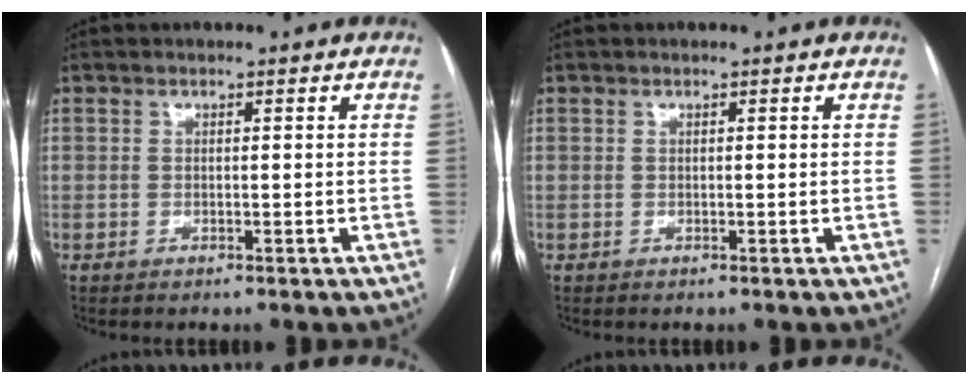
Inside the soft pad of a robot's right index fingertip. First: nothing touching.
{"total": 0.0}